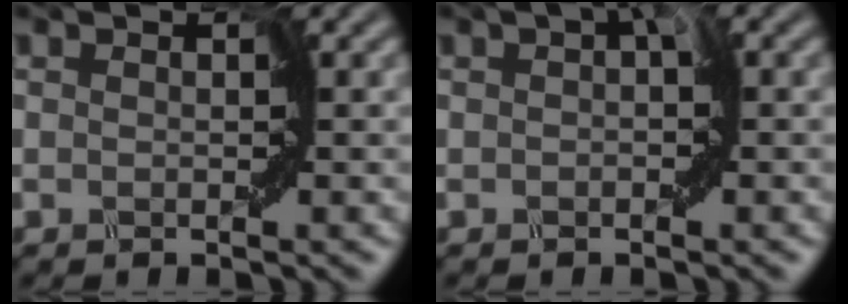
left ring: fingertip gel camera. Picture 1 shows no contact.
{"total": 1.9, "force": [-0.1, 1.1, 1.6], "torque": [-0.023, 0.000, -0.002]}